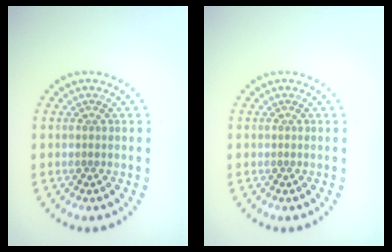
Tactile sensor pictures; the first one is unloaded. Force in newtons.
{"total": 0.0}